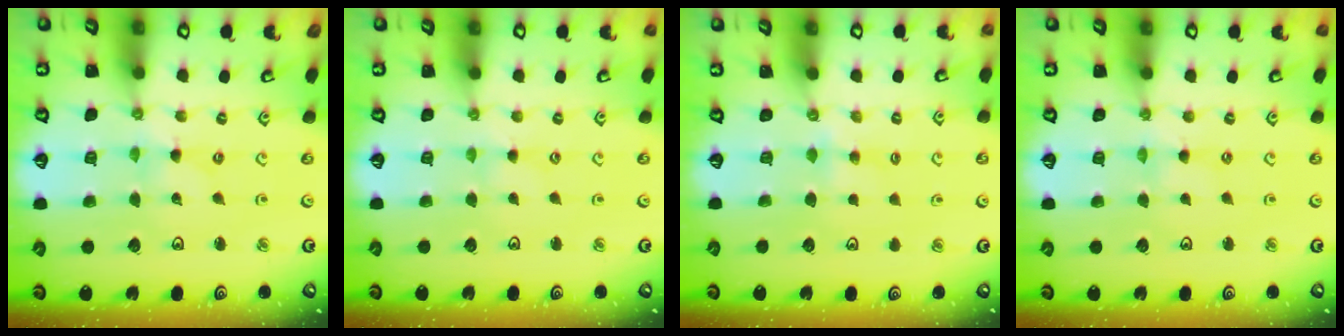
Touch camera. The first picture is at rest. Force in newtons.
{"total": 0.8, "press": 0.8, "slide": 0.1}
{"total": 2.8, "press": 2.8, "slide": 0.4}
{"total": 1.2, "press": 1.2, "slide": 0.3}